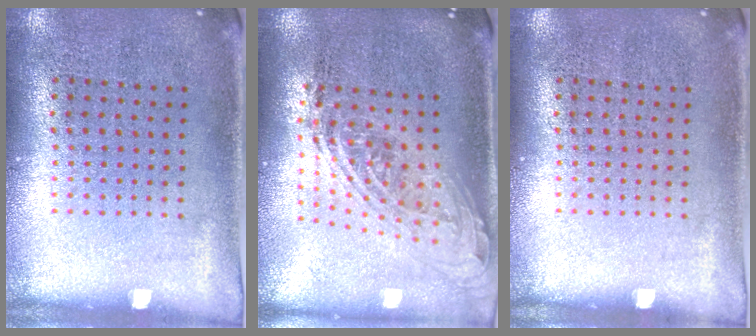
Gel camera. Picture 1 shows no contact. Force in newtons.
{"total": 2.0, "press": 1.6, "slide": 1.3}
{"total": 0.0}